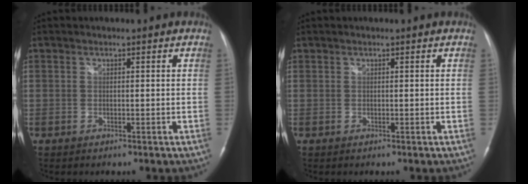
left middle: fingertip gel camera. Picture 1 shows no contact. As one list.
[{"total": 0.0}]